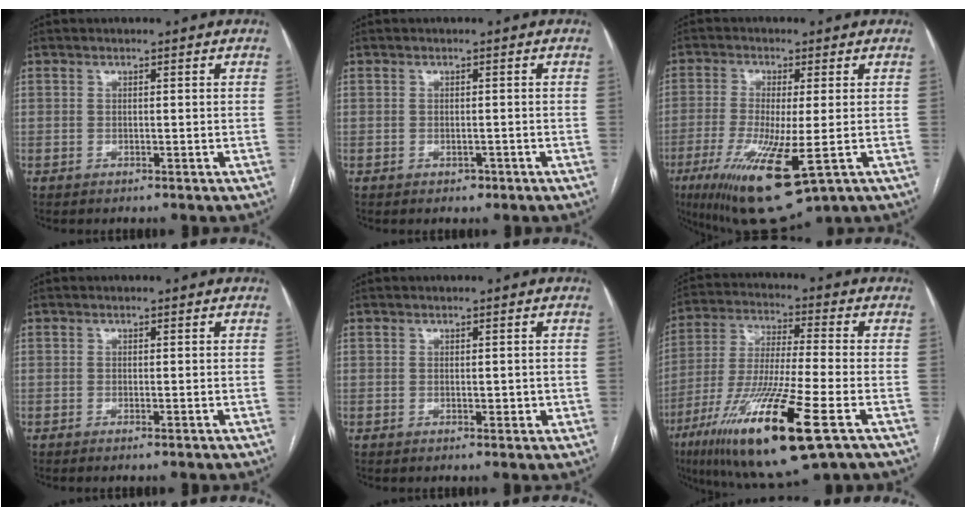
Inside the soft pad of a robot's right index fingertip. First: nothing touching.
{"total": 1.1, "force": [-0.8, 0.6, 0.4], "torque": [-0.004, 0.001, -0.008]}
{"total": 13.7, "force": [-5.3, 2.0, 12.5], "torque": [-0.238, -0.044, -0.081]}
{"total": 0.6, "force": [-0.5, -0.3, 0.3], "torque": [-0.005, 0.000, -0.008]}
{"total": 1.7, "force": [-0.1, 1.0, 1.3], "torque": [-0.016, 0.002, 0.002]}
{"total": 20.0, "force": [-9.4, 1.5, 17.6], "torque": [-0.354, -0.045, -0.165]}